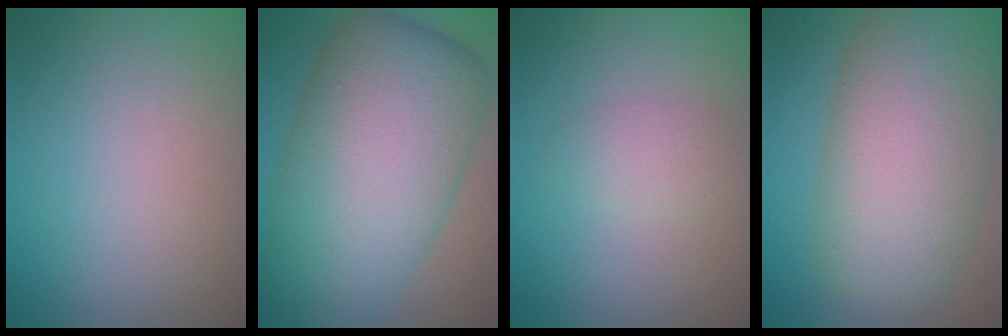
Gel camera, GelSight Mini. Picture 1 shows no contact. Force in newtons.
{"total": 13.7, "press": 13.7, "slide": 0.3}
{"total": 1.8, "press": 1.8, "slide": 0.1}
{"total": 11.9, "press": 11.9, "slide": 0.3}